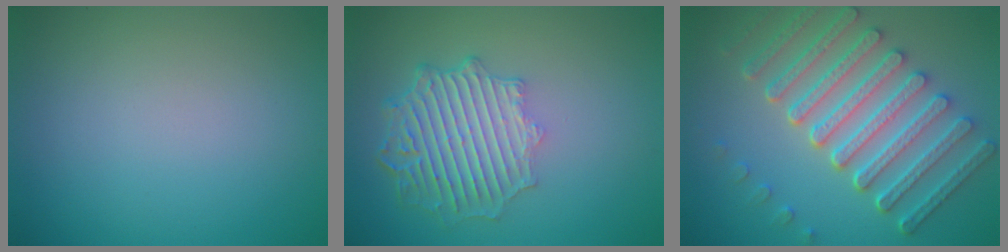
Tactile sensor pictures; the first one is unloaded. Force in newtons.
{"total": 6.2, "press": 4.8, "slide": 4.0}
{"total": 7.9, "press": 6.2, "slide": 5.0}